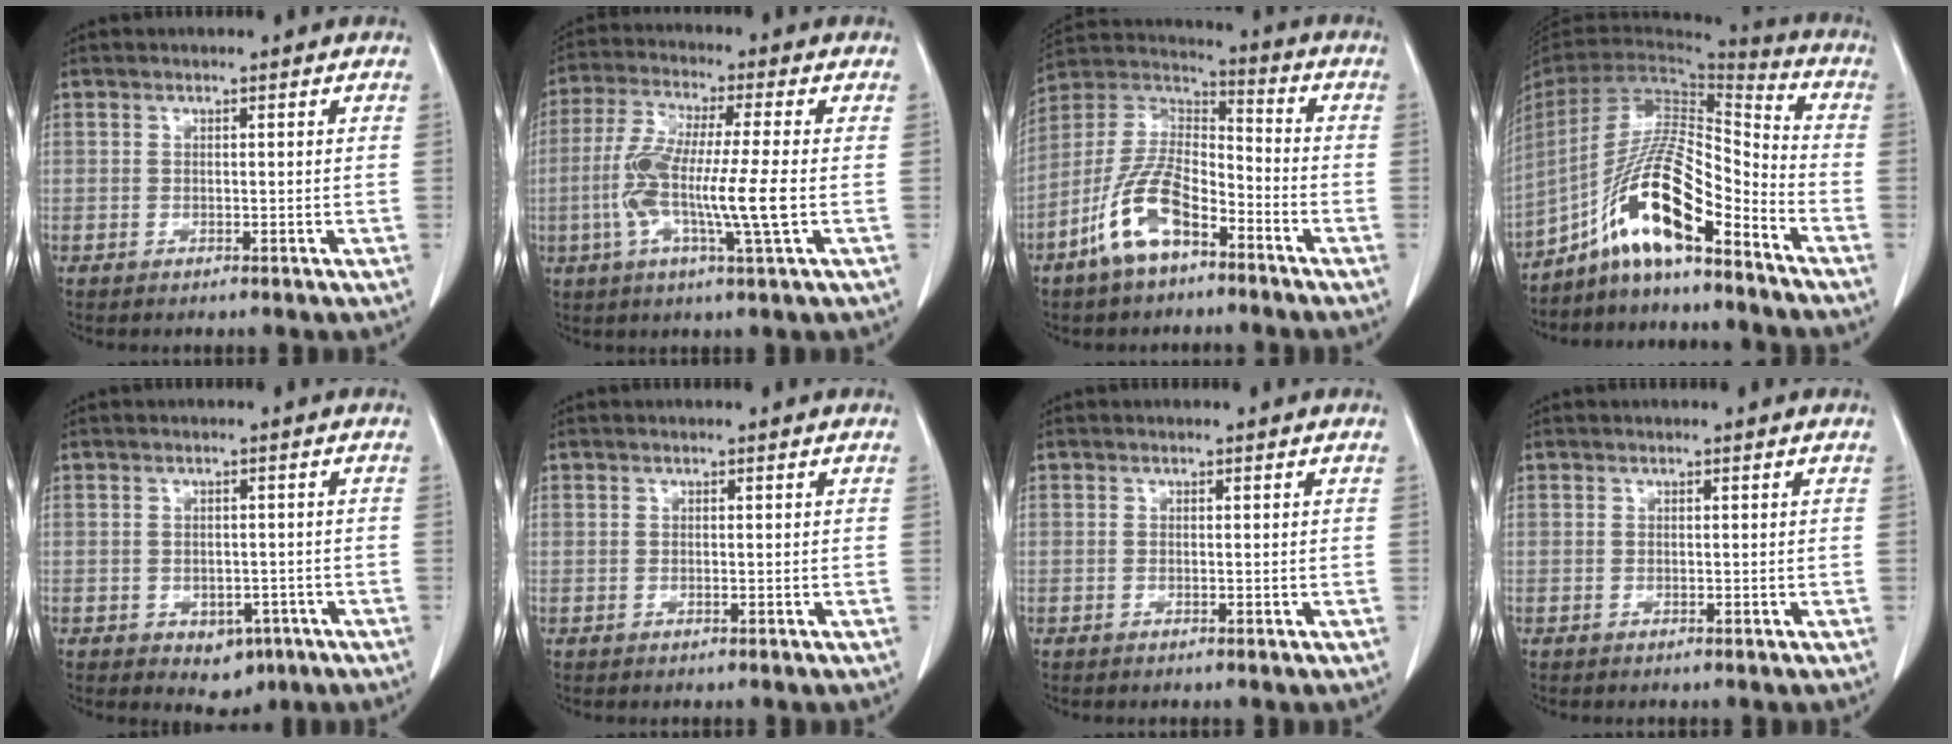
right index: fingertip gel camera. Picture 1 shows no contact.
{"total": 12.1, "force": [-1.8, 0.3, 11.9], "torque": [-0.233, -0.007, -0.042]}
{"total": 12.4, "force": [-6.9, 5.2, 9.0], "torque": [-0.193, 0.009, -0.131]}
{"total": 14.1, "force": [-9.4, 2.0, 10.3], "torque": [-0.195, 0.012, -0.170]}
{"total": 4.1, "force": [-1.9, 2.9, 2.2], "torque": [-0.022, 0.004, -0.013]}
{"total": 0.0}
{"total": 0.0}
{"total": 0.0}